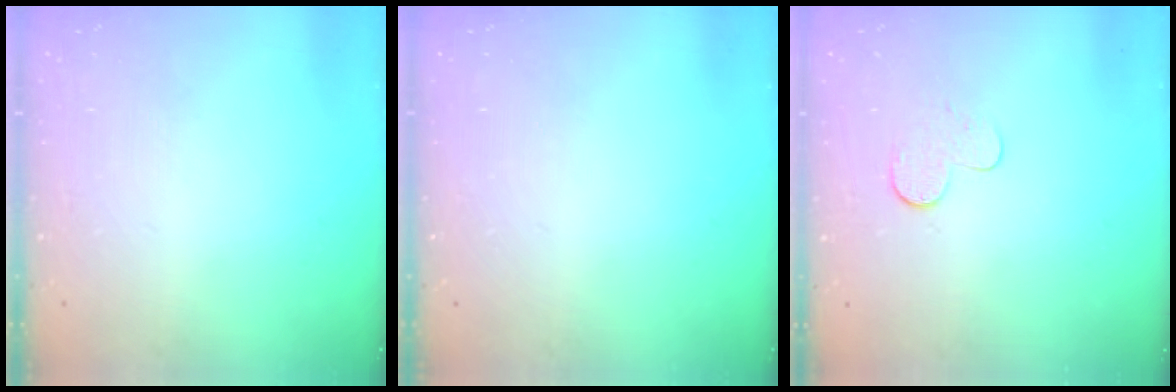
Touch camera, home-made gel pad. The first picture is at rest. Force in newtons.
{"total": 0.0}
{"total": 5.0, "press": 5.0, "slide": 0.5}